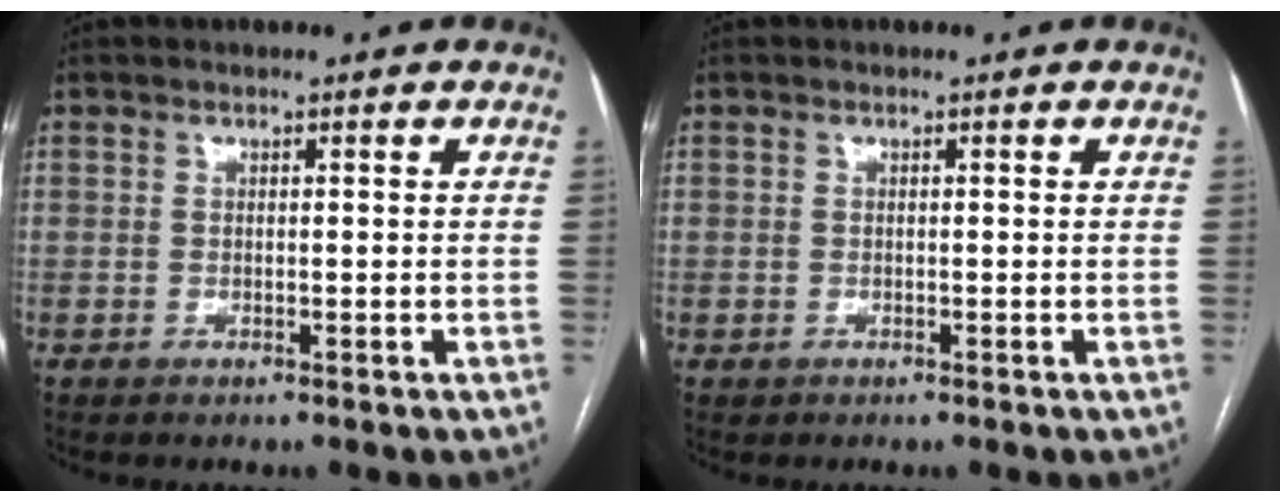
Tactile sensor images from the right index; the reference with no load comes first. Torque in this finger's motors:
{"motor_torque": [-0.31, 0.02, -0.82, -0.21]}